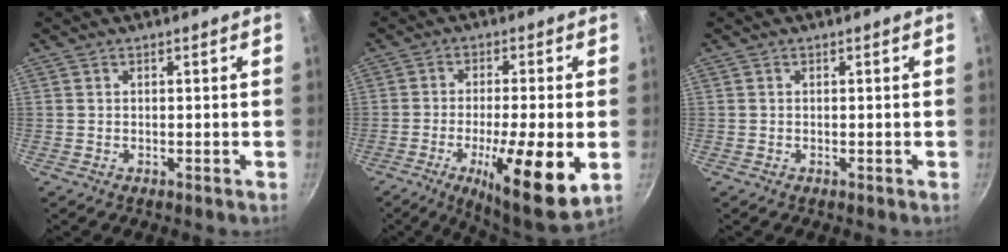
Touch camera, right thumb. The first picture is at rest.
{"total": 15.9, "force": [-4.5, 3.6, 14.9], "torque": [-0.229, 0.002, -0.069]}
{"total": 0.0}